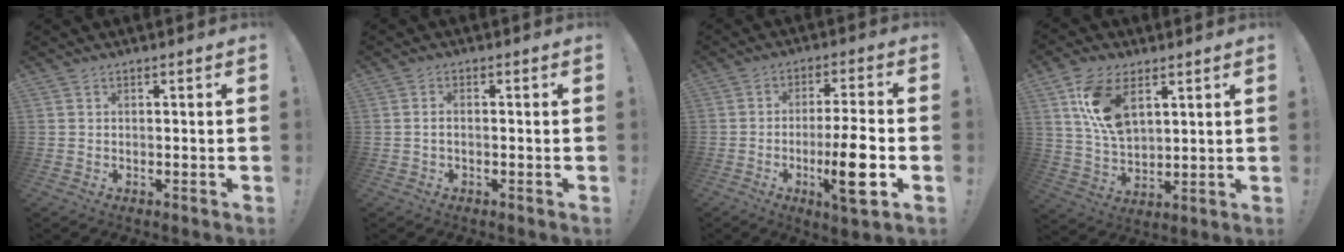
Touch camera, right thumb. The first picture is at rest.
{"total": 1.5, "force": [-0.6, 0.5, 1.2], "torque": [-0.024, 0.005, -0.010]}
{"total": 12.7, "force": [-4.1, 2.0, 11.8], "torque": [-0.182, 0.003, -0.068]}
{"total": 12.8, "force": [5.8, 7.5, 8.6], "torque": [-0.169, -0.008, 0.109]}